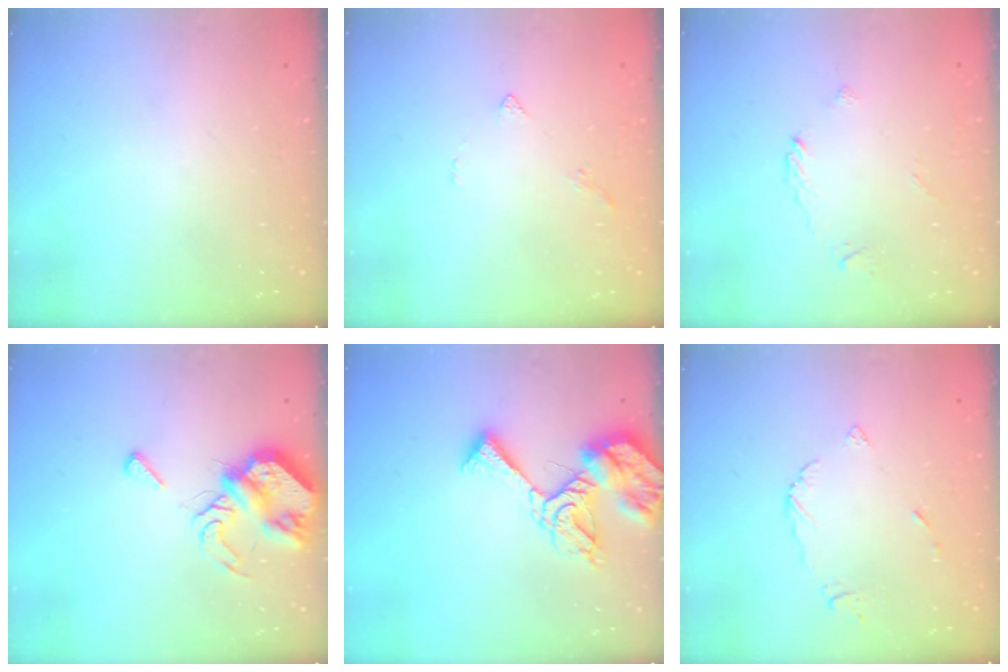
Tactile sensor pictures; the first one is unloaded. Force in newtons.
{"total": 1.4, "press": 1.4, "slide": 0.4}
{"total": 2.7, "press": 2.7, "slide": 0.2}
{"total": 8.2, "press": 8.1, "slide": 1.1}
{"total": 12.4, "press": 12.3, "slide": 1.7}
{"total": 4.5, "press": 4.4, "slide": 0.4}